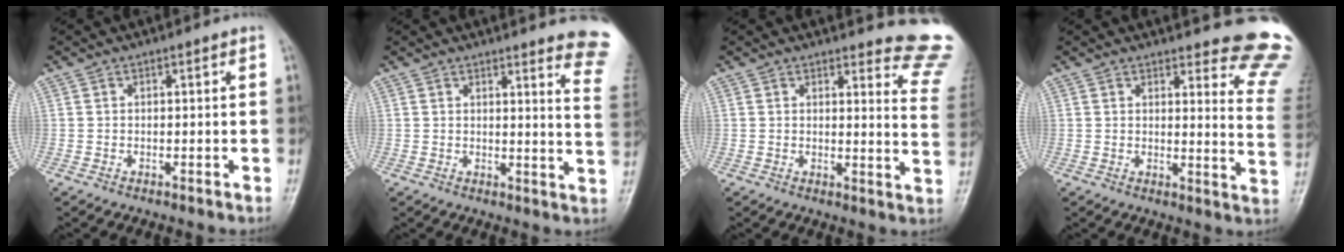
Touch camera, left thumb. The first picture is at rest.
{"total": 12.7, "force": [11.5, 0.8, 5.3], "torque": [-0.033, -0.105, 0.101]}
{"total": 12.5, "force": [12.2, 2.0, 2.0], "torque": [0.022, -0.133, 0.100]}
{"total": 14.3, "force": [13.6, 2.4, 4.1], "torque": [-0.004, -0.140, 0.122]}